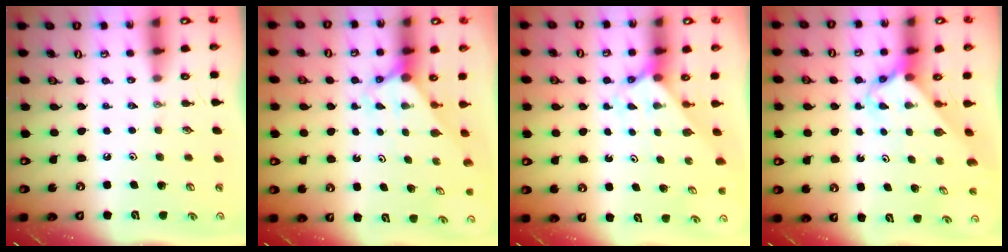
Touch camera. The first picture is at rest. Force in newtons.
{"total": 2.6, "press": 2.5, "slide": 0.3}
{"total": 2.1, "press": 2.1, "slide": 0.1}
{"total": 2.9, "press": 2.9, "slide": 0.2}